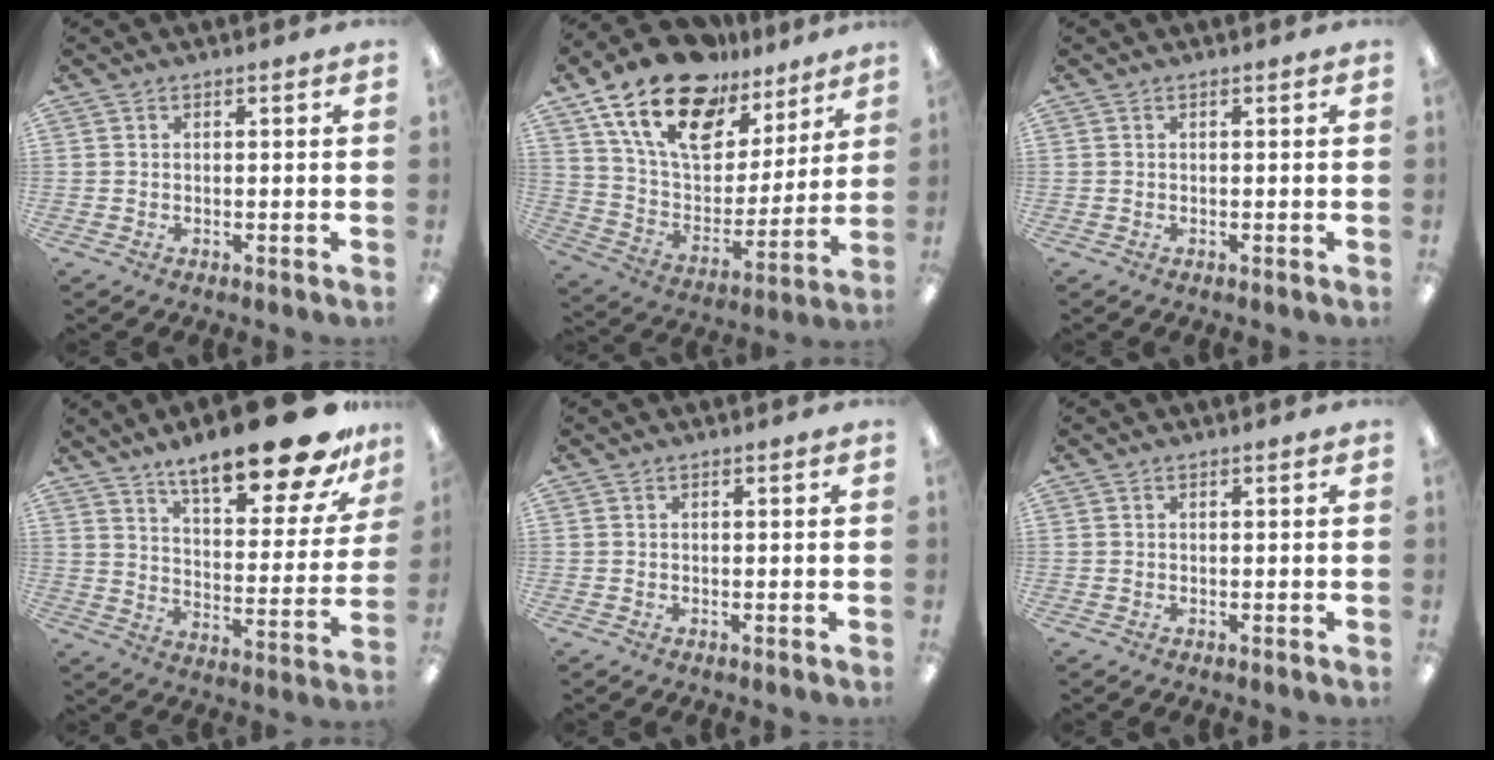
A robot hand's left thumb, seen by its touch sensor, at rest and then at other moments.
{"total": 21.5, "force": [14.3, 11.0, 11.8], "torque": [-0.227, -0.076, 0.256]}
{"total": 0.0}
{"total": 20.8, "force": [15.6, 5.3, 12.7], "torque": [-0.192, -0.109, 0.257]}
{"total": 0.0}
{"total": 0.0}